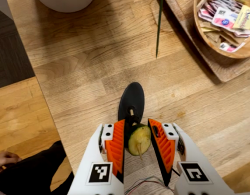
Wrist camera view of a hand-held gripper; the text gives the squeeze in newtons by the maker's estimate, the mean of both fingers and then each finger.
{"total": 3.7, "left": 3.6, "right": 3.8}